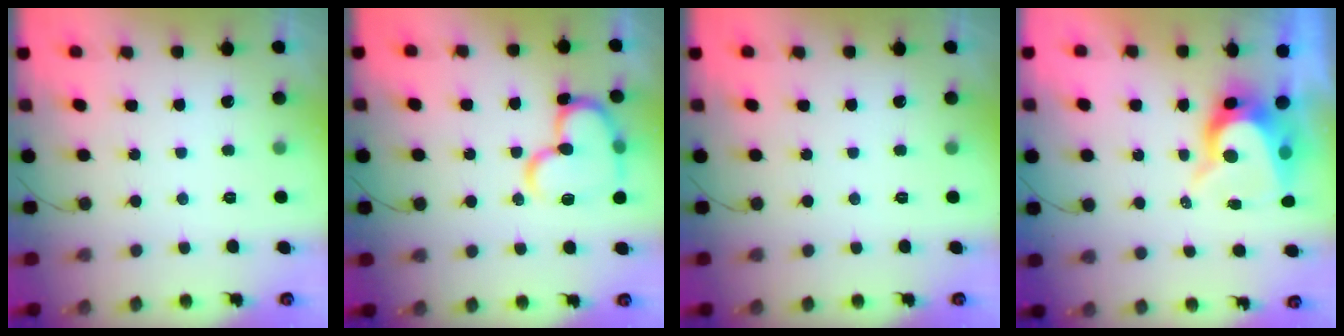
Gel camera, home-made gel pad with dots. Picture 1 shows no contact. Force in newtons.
{"total": 16.6, "press": 16.5, "slide": 1.0}
{"total": 0.0}
{"total": 10.4, "press": 10.3, "slide": 1.0}